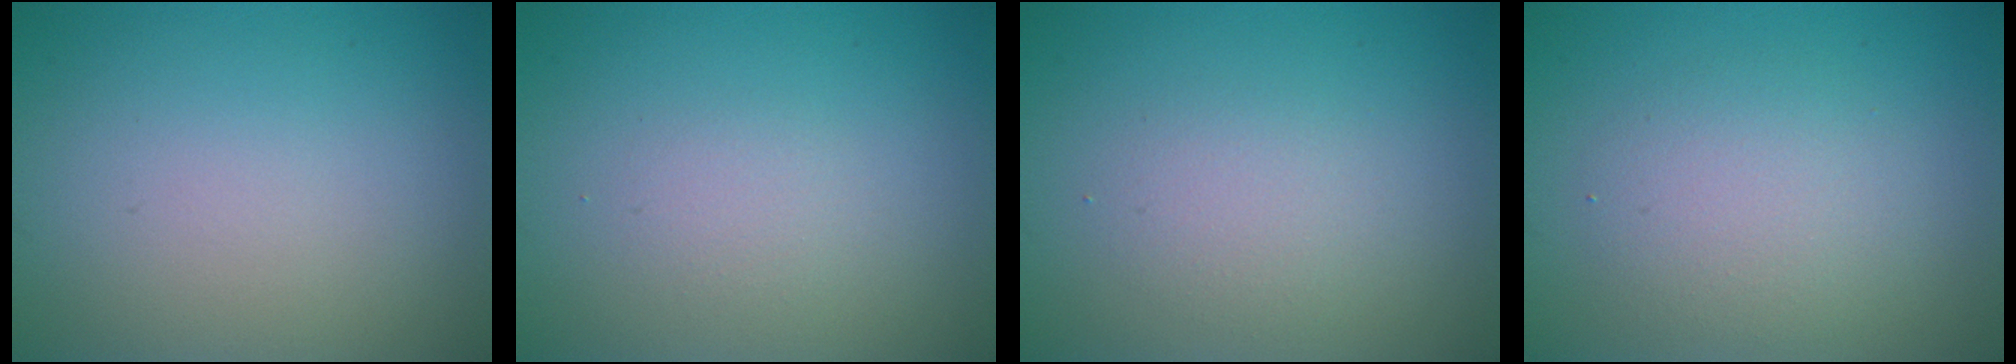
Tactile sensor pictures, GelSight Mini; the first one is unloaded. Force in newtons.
{"total": 1.2, "press": 1.2, "slide": 0.1}
{"total": 1.8, "press": 1.8, "slide": 0.1}
{"total": 3.3, "press": 3.3, "slide": 0.2}